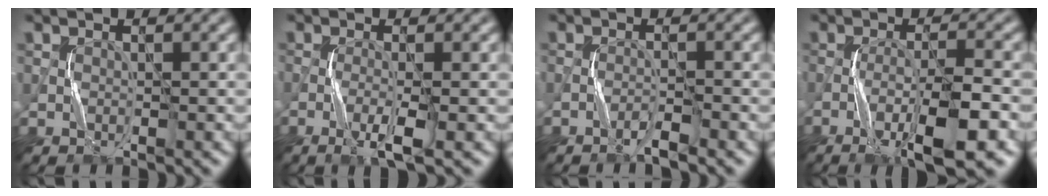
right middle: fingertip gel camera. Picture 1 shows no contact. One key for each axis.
{"total": 2.8, "fx": -1.1, "fy": 0.4, "fz": 2.6, "tx": -0.052, "ty": 0.002, "tz": -0.027}
{"total": 1.6, "fx": -1.2, "fy": 0.1, "fz": 1.0, "tx": -0.017, "ty": 0.007, "tz": -0.027}
{"total": 6.9, "fx": -3.6, "fy": 1.2, "fz": 5.8, "tx": -0.099, "ty": 0.005, "tz": -0.062}